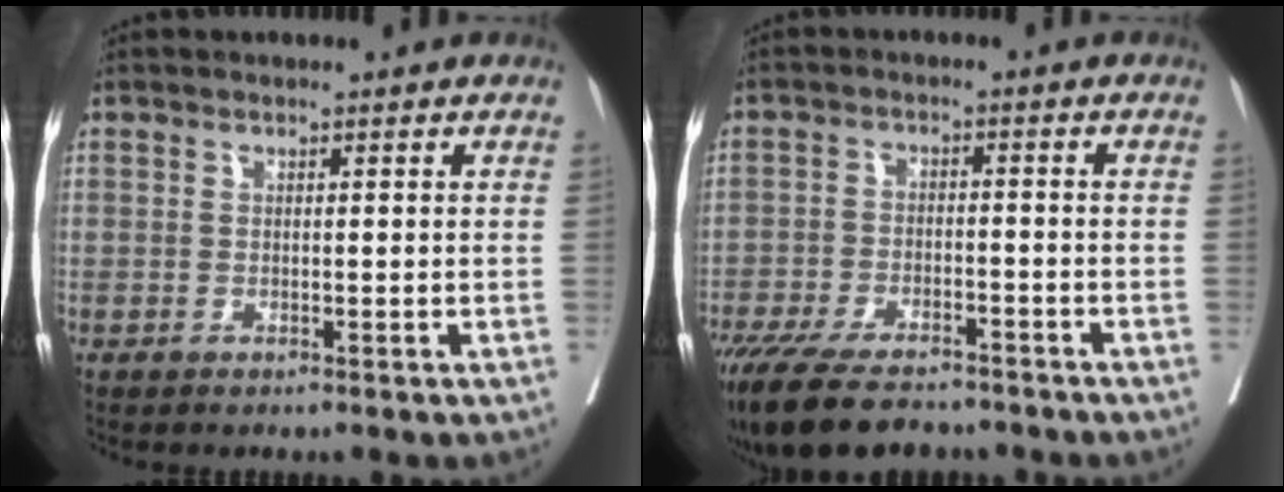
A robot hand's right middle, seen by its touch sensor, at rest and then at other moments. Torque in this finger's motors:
{"motor_torque": [1.22, -0.92, 0.58, 0.17]}